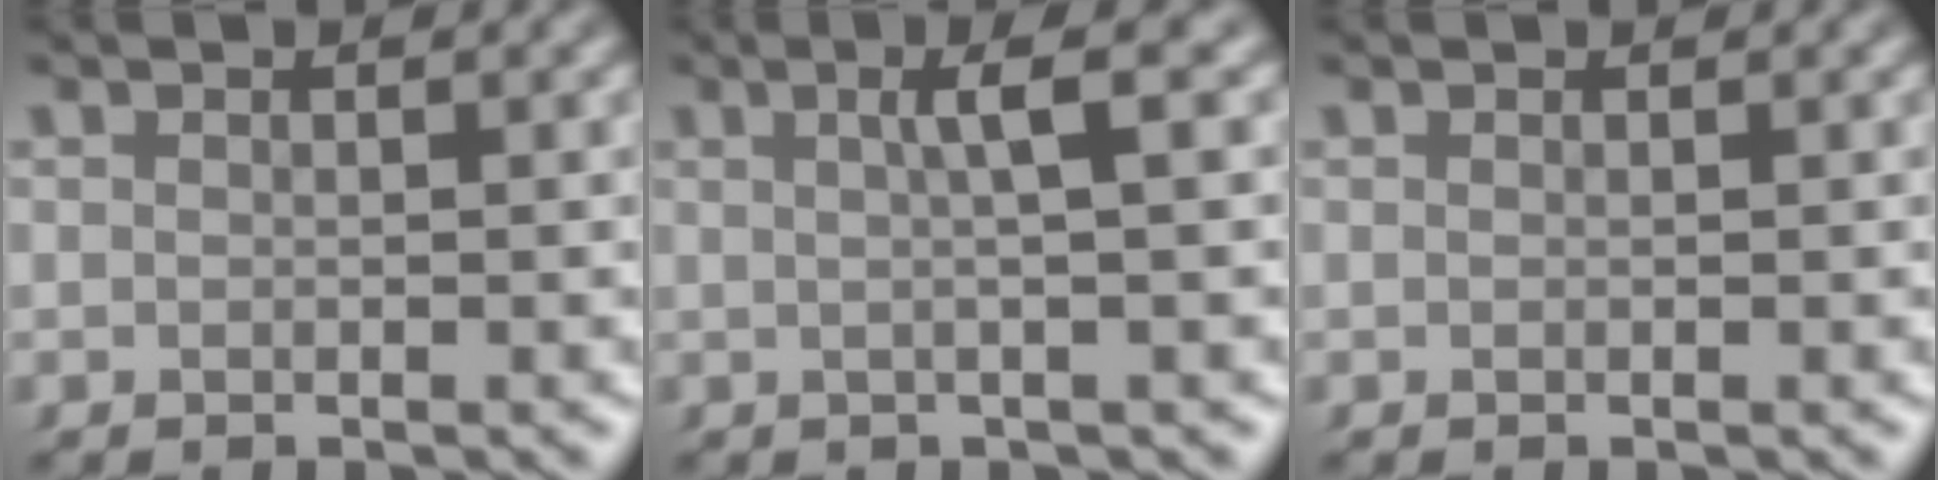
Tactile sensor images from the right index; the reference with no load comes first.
{"total": 3.2, "force": [0.8, -0.4, 3.0], "torque": [-0.044, 0.015, 0.010]}
{"total": 0.0}